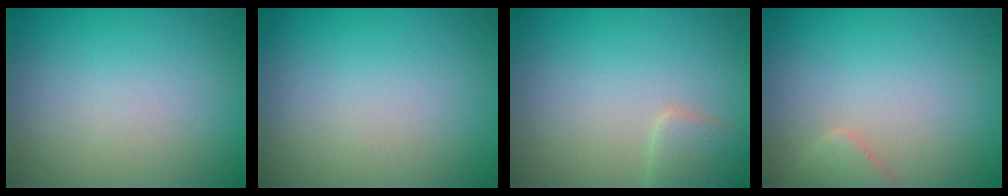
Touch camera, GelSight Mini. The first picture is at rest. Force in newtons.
{"total": 0.0}
{"total": 2.1, "press": 2.0, "slide": 0.2}
{"total": 1.4, "press": 1.4, "slide": 0.1}